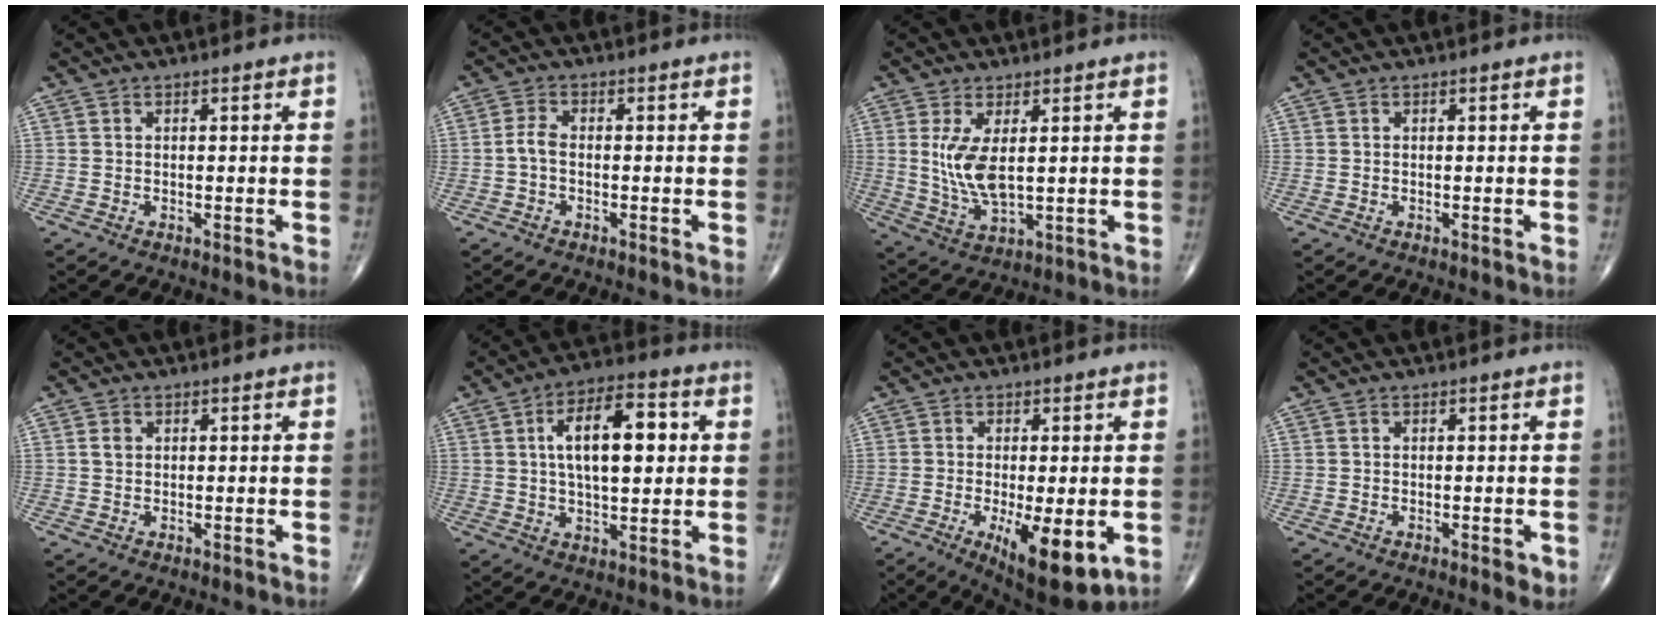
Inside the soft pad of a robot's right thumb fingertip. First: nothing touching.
{"total": 2.5, "force": [-0.6, 1.3, 2.0], "torque": [-0.043, 0.005, -0.018]}
{"total": 8.0, "force": [1.4, 3.2, 7.2], "torque": [-0.149, -0.020, 0.040]}
{"total": 0.0}
{"total": 1.3, "force": [0.4, 1.1, 0.8], "torque": [-0.012, 0.001, 0.007]}
{"total": 14.5, "force": [2.7, 6.8, 12.6], "torque": [-0.183, 0.010, 0.042]}
{"total": 12.3, "force": [-3.6, 4.0, 11.1], "torque": [-0.170, -0.022, -0.045]}
{"total": 2.1, "force": [-0.7, 0.8, 1.8], "torque": [-0.017, -0.002, -0.008]}